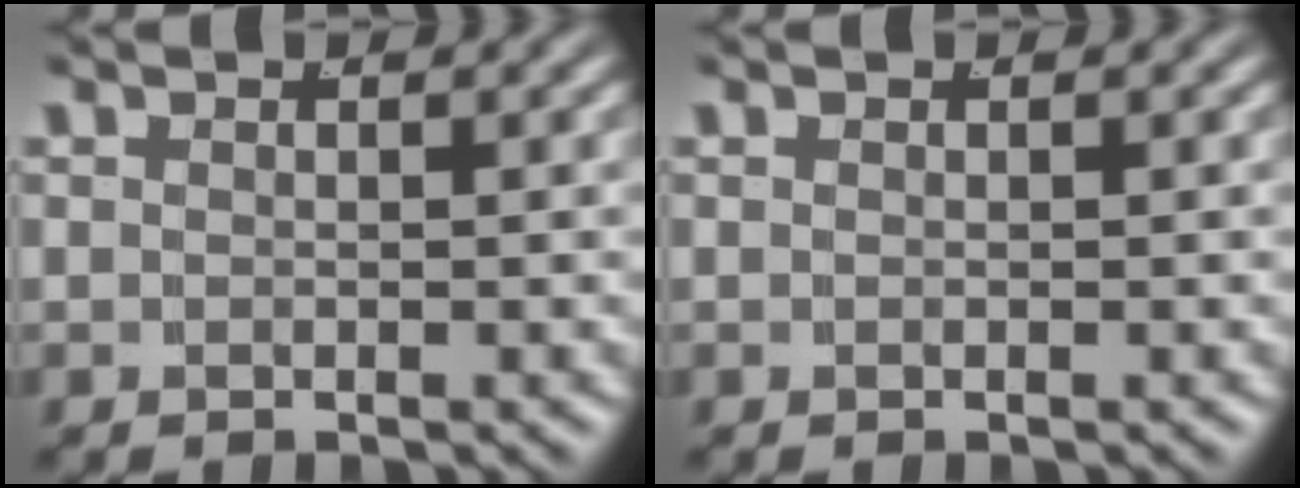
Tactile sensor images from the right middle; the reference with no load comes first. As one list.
[{"total": 0.0}]